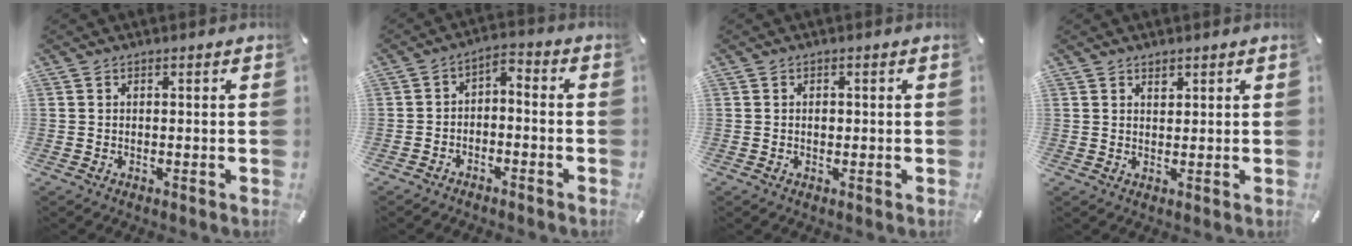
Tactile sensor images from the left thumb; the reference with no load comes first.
{"total": 4.4, "force": [-3.8, 1.7, 1.4], "torque": [-0.020, 0.021, -0.075]}
{"total": 1.1, "force": [0.0, 0.8, 0.8], "torque": [-0.016, 0.003, -0.002]}
{"total": 1.4, "force": [1.1, 0.9, 0.4], "torque": [-0.001, -0.004, 0.019]}